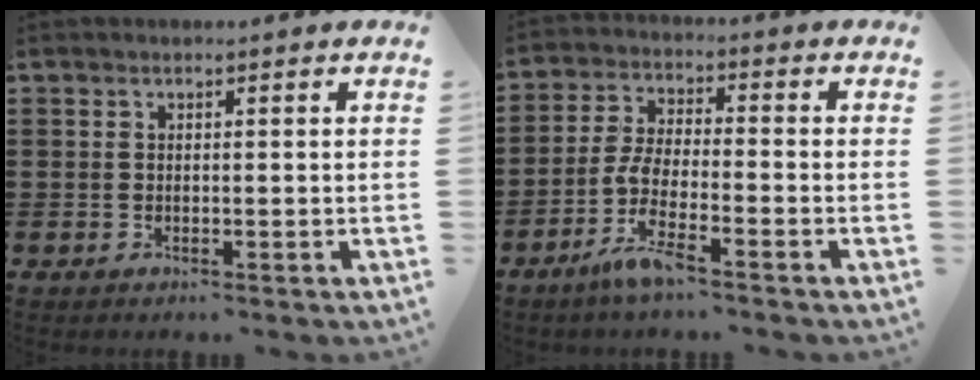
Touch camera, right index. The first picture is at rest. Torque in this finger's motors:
{"motor_torque": [0.21, 0.21, 0.08, 0.00]}